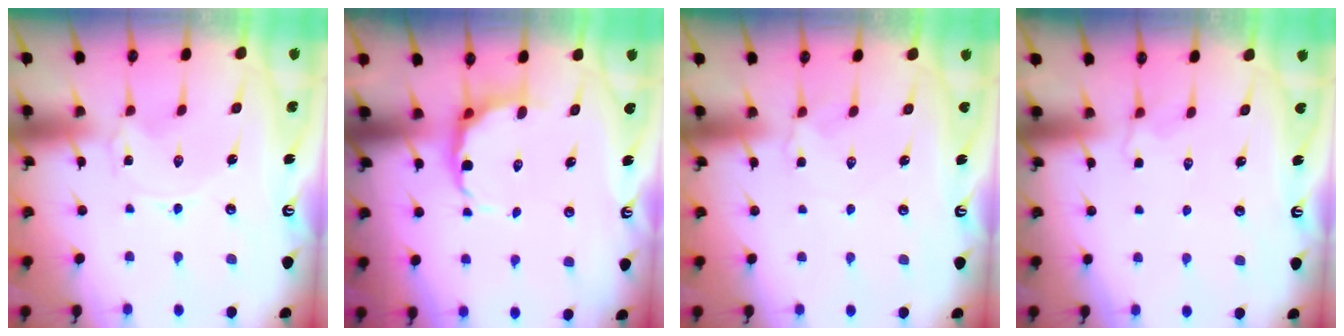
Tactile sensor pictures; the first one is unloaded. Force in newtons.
{"total": 7.0, "press": 6.6, "slide": 2.2}
{"total": 2.3, "press": 2.3, "slide": 0.5}
{"total": 2.1, "press": 1.3, "slide": 1.6}